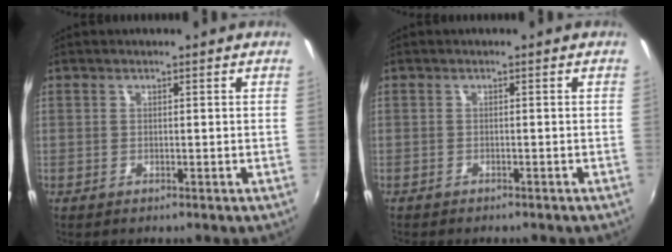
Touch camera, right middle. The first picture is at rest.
{"total": 1.5, "force": [-1.4, 0.4, 0.4], "torque": [-0.015, -0.010, -0.022]}